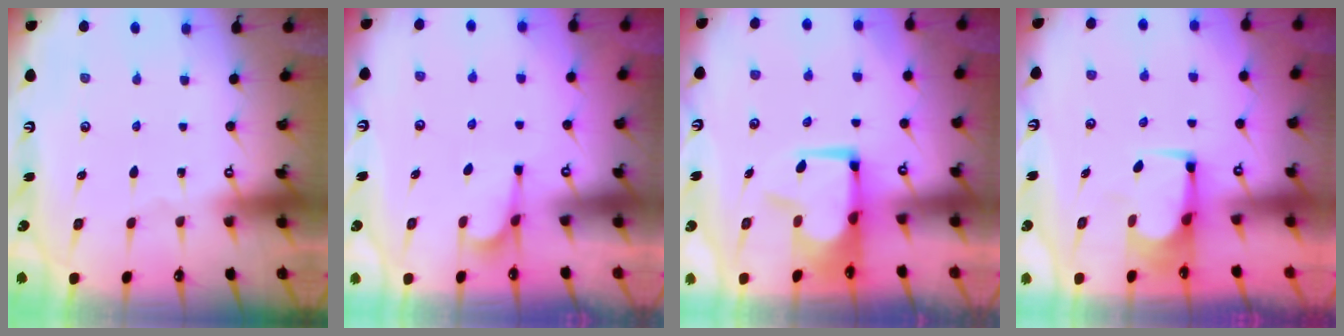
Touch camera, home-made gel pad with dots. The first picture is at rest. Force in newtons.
{"total": 2.8, "press": 2.7, "slide": 0.8}
{"total": 7.6, "press": 7.6, "slide": 0.4}
{"total": 1.6, "press": 1.6, "slide": 0.3}